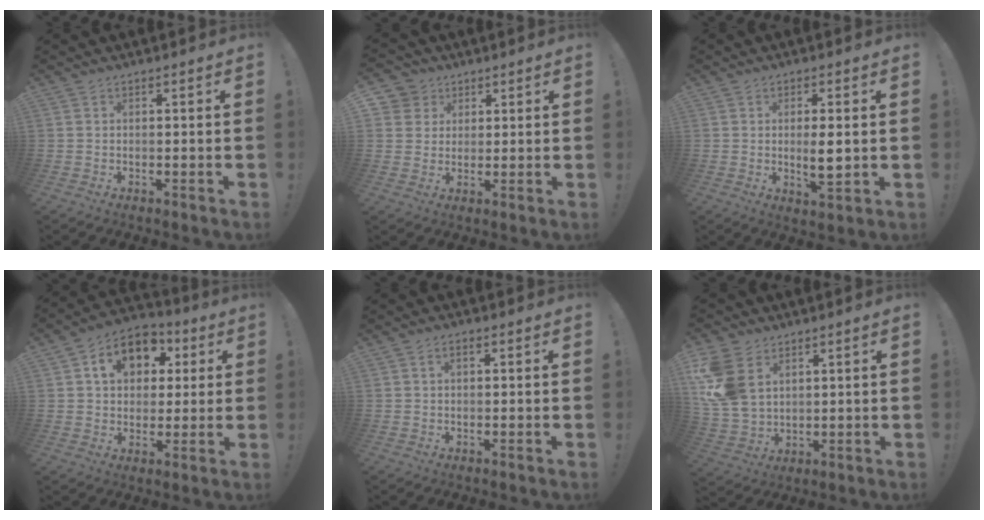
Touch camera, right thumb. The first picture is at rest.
{"total": 5.8, "force": [2.5, 5.2, 0.8], "torque": [-0.013, -0.017, 0.049]}
{"total": 5.5, "force": [0.0, 1.3, 5.3], "torque": [-0.089, -0.010, -0.002]}
{"total": 13.3, "force": [4.5, 10.2, 7.2], "torque": [-0.103, -0.004, 0.088]}
{"total": 1.6, "force": [0.4, 0.7, 1.3], "torque": [-0.020, 0.002, 0.006]}
{"total": 14.5, "force": [5.2, 10.4, 8.7], "torque": [-0.178, -0.021, 0.104]}